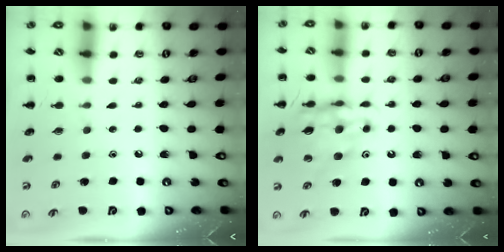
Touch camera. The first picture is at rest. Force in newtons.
{"total": 12.4, "press": 11.8, "slide": 3.6}